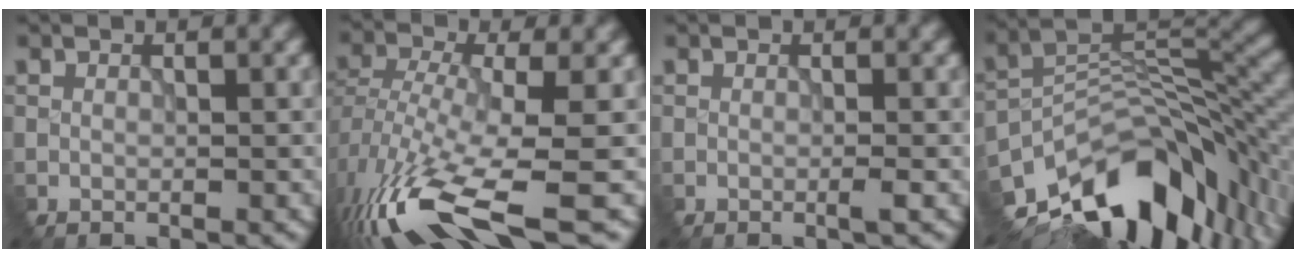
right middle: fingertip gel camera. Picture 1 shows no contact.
{"total": 11.1, "force": [-5.9, 3.2, 8.8], "torque": [-0.186, -0.021, -0.102]}
{"total": 0.6, "force": [-0.3, -0.4, 0.4], "torque": [-0.006, -0.003, -0.007]}
{"total": 13.2, "force": [-9.1, 5.9, 7.5], "torque": [-0.122, 0.007, -0.151]}